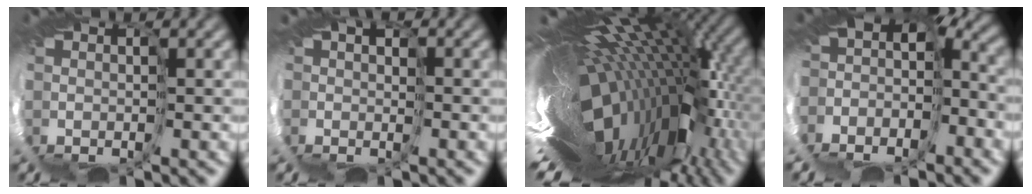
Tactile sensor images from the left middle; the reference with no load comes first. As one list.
[{"total": 2.5, "force": [-0.8, 1.7, 1.7], "torque": [-0.017, 0.002, -0.010]}, {"total": 14.6, "force": [0.5, 5.5, 13.5], "torque": [-0.184, -0.014, 0.017]}, {"total": 5.4, "force": [-4.2, 2.1, 2.6], "torque": [-0.054, -0.027, -0.032]}]